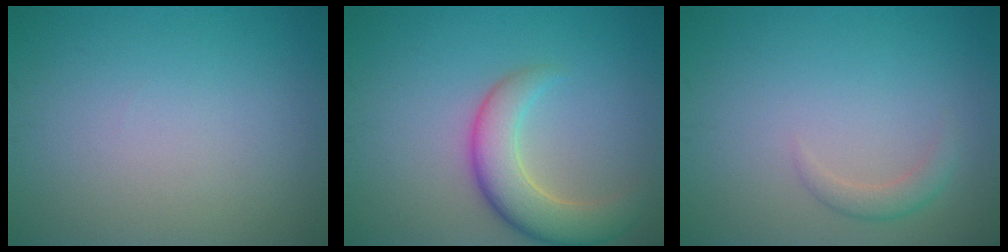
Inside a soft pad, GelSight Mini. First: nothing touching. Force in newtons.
{"total": 5.5, "press": 5.5, "slide": 0.5}
{"total": 1.5, "press": 1.5, "slide": 0.1}